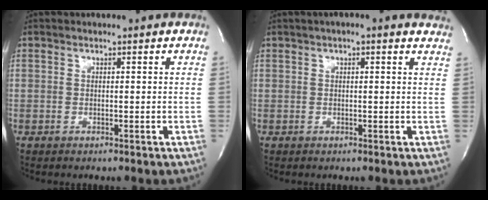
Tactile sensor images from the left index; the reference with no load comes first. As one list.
[{"total": 5.8, "force": [4.5, 1.1, 3.6], "torque": [-0.048, 0.017, 0.040]}]